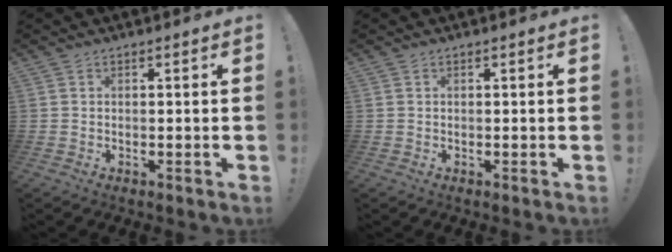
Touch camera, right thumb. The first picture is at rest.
{"total": 0.0}